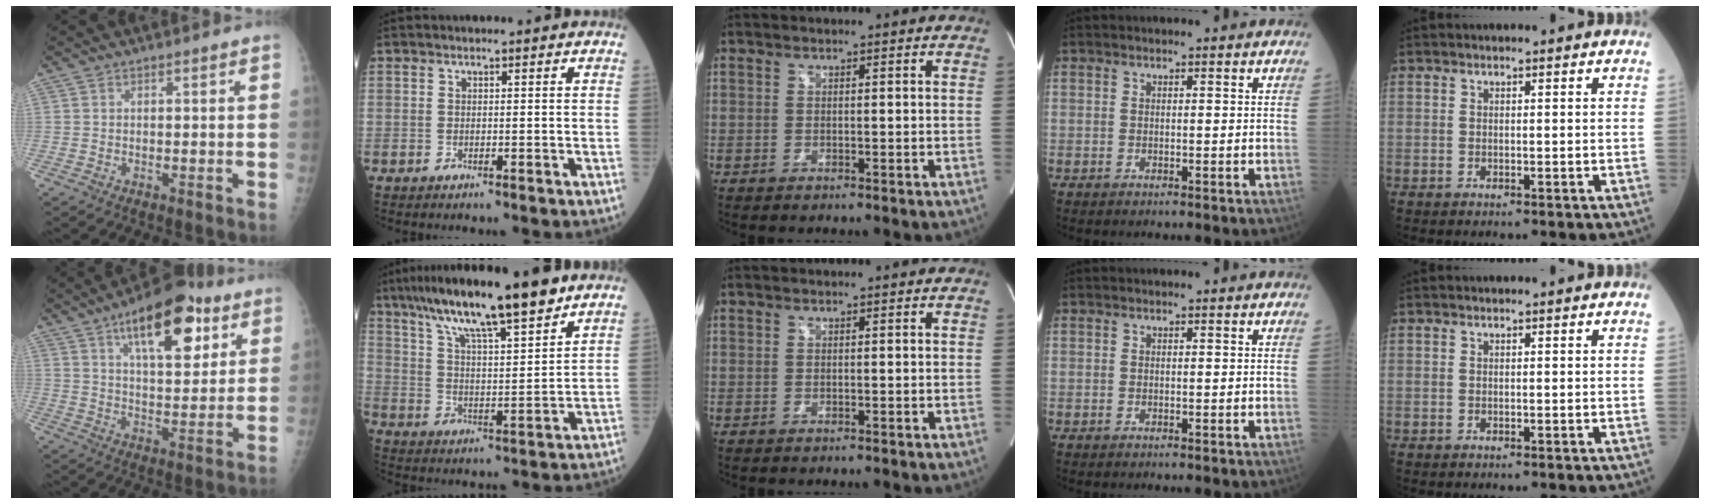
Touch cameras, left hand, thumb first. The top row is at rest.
{"thumb": {"total": 17.8, "force": [8.9, 7.7, 13.4], "torque": [-0.158, -0.026, 0.136]}, "index": {"total": 16.5, "force": [11.8, 1.7, 11.4], "torque": [-0.194, 0.023, 0.198]}}